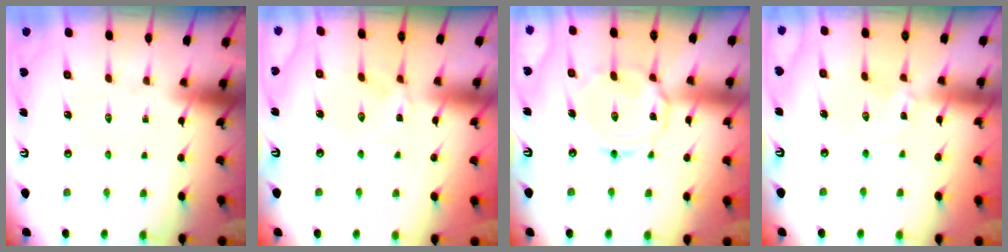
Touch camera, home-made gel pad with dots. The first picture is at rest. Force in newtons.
{"total": 1.4, "press": 1.3, "slide": 0.3}
{"total": 9.1, "press": 9.1, "slide": 0.7}
{"total": 1.1, "press": 1.1, "slide": 0.1}